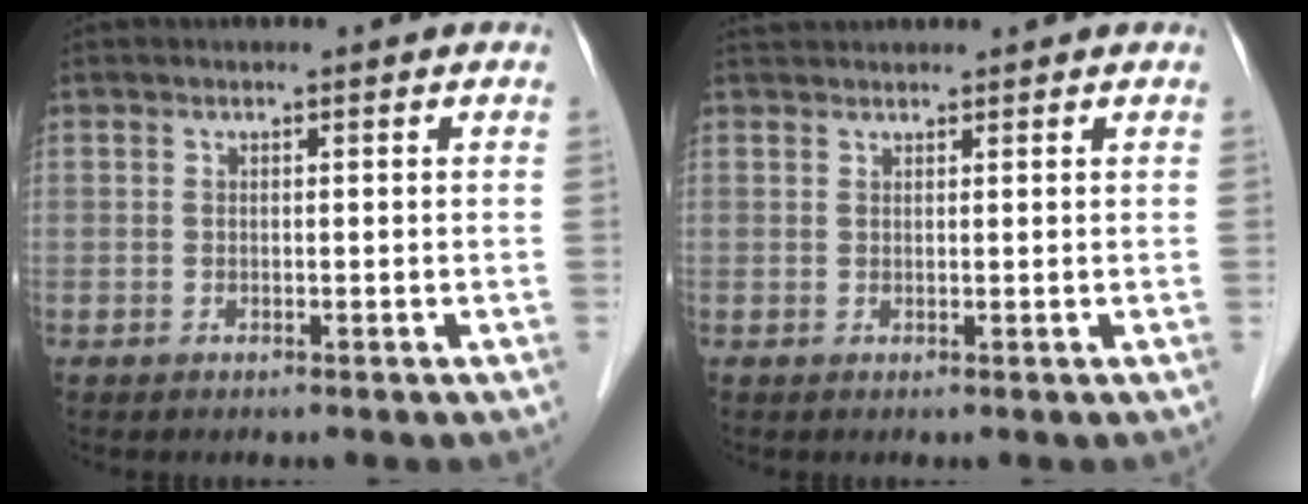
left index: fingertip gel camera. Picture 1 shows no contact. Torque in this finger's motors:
{"motor_torque": [-0.36, -0.28, 0.03, 0.01]}